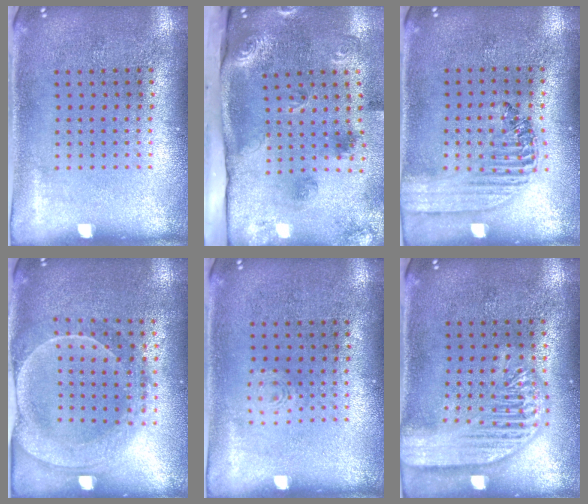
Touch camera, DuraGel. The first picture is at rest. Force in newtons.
{"total": 3.0, "press": 2.0, "slide": 2.2}
{"total": 1.5, "press": 1.4, "slide": 0.6}
{"total": 2.1, "press": 2.0, "slide": 0.7}
{"total": 0.7, "press": 0.7, "slide": 0.2}
{"total": 3.2, "press": 3.2, "slide": 0.4}